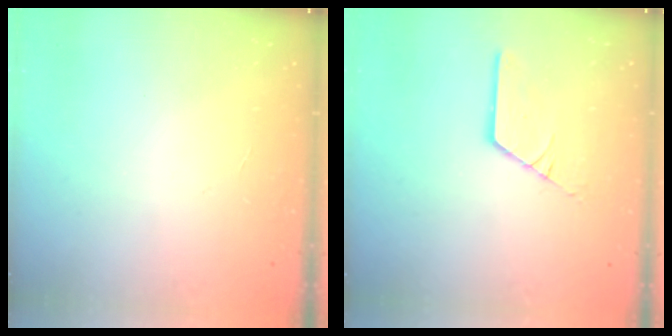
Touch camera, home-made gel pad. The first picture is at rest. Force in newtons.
{"total": 2.9, "press": 2.9, "slide": 0.1}